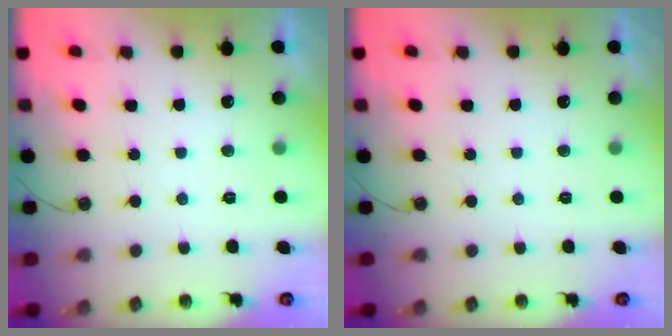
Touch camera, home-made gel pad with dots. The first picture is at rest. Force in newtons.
{"total": 0.0}